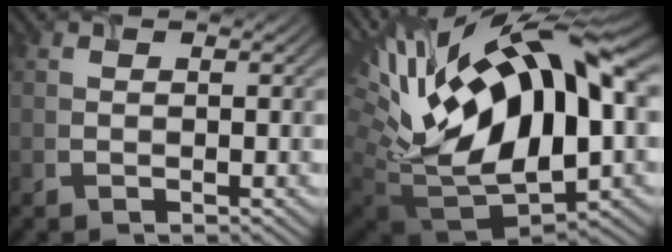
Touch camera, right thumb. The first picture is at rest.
{"total": 20.8, "force": [5.5, 9.9, 17.4], "torque": [-0.352, 0.018, 0.103]}